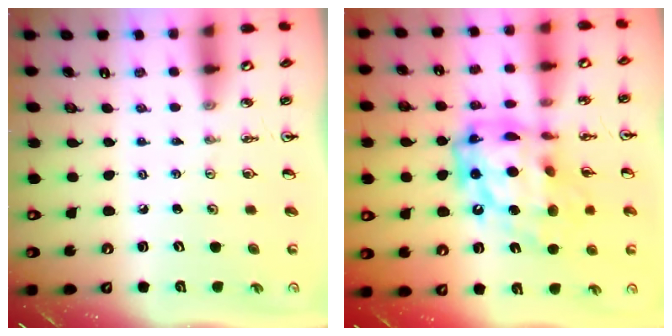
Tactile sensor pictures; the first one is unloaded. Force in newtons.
{"total": 21.2, "press": 21.0, "slide": 2.7}